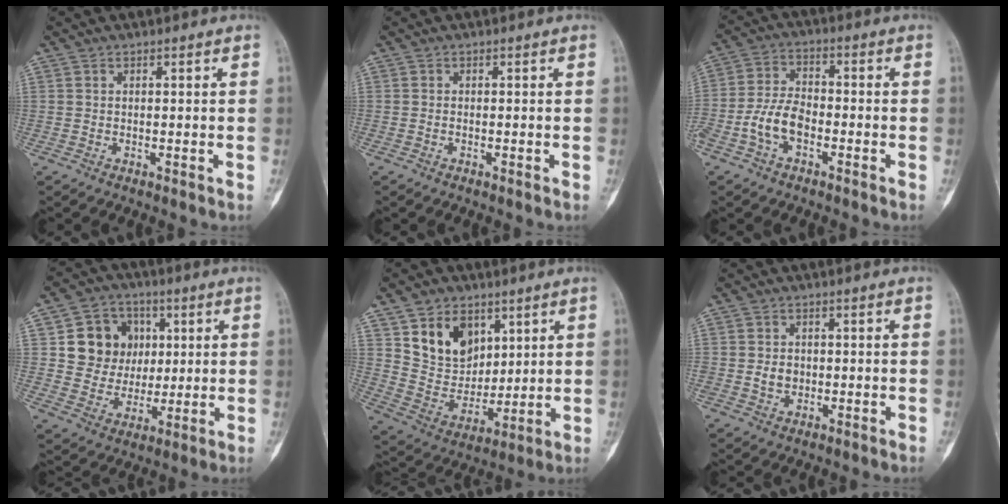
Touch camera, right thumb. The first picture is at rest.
{"total": 0.0}
{"total": 7.5, "force": [-3.0, 4.4, 5.3], "torque": [-0.104, 0.031, -0.064]}
{"total": 12.4, "force": [2.8, 11.1, 4.7], "torque": [-0.027, -0.001, 0.053]}
{"total": 13.5, "force": [6.4, 9.9, 6.6], "torque": [-0.075, -0.042, 0.130]}
{"total": 2.9, "force": [-0.2, 2.5, 1.6], "torque": [-0.013, 0.005, -0.001]}